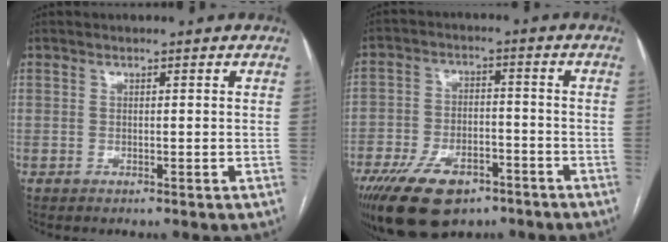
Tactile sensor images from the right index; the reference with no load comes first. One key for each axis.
{"total": 13.8, "fx": -8.8, "fy": 6.9, "fz": 8.1, "tx": -0.156, "ty": -0.004, "tz": -0.145}